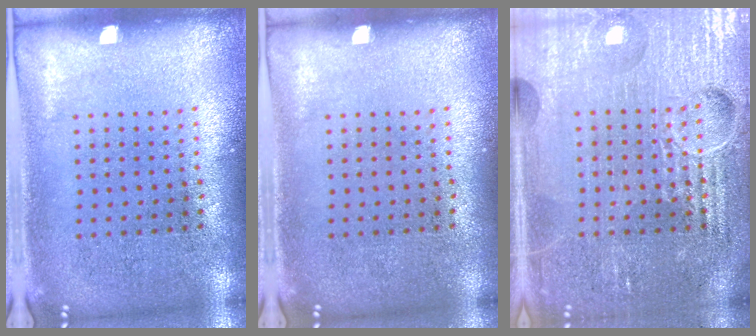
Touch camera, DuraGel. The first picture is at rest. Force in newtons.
{"total": 0.0}
{"total": 7.1, "press": 7.0, "slide": 0.8}